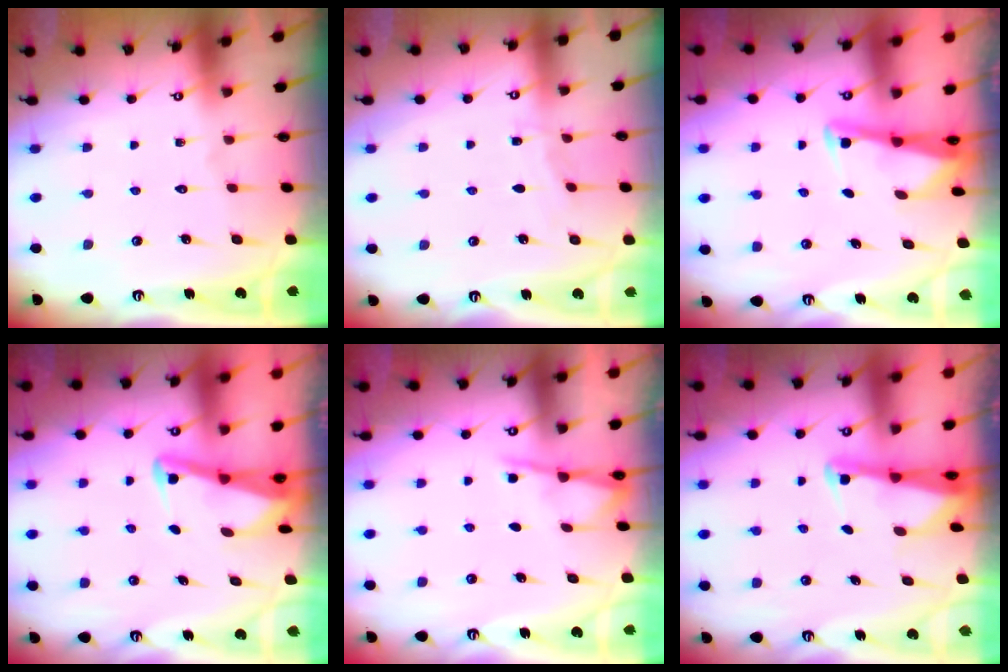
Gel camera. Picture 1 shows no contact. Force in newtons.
{"total": 3.1, "press": 3.1, "slide": 0.4}
{"total": 2.7, "press": 2.7, "slide": 0.2}
{"total": 3.0, "press": 3.0, "slide": 0.3}
{"total": 5.1, "press": 5.1, "slide": 0.5}
{"total": 2.6, "press": 2.6, "slide": 0.3}